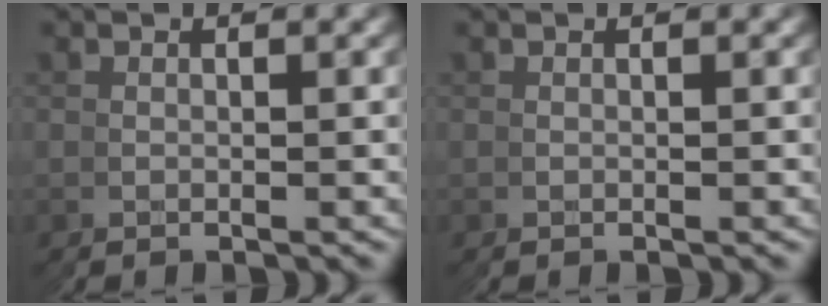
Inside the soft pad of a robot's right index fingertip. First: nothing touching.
{"total": 0.0}